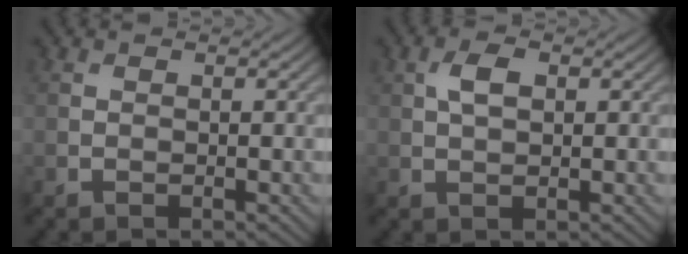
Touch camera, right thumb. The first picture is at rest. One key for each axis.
{"total": 2.8, "fx": 0.7, "fy": 1.5, "fz": 2.3, "tx": -0.049, "ty": 0.003, "tz": 0.012}